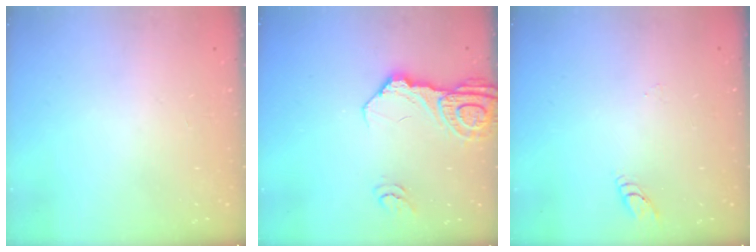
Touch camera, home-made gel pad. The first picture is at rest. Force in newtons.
{"total": 13.2, "press": 13.2, "slide": 1.4}
{"total": 2.8, "press": 2.8, "slide": 0.3}